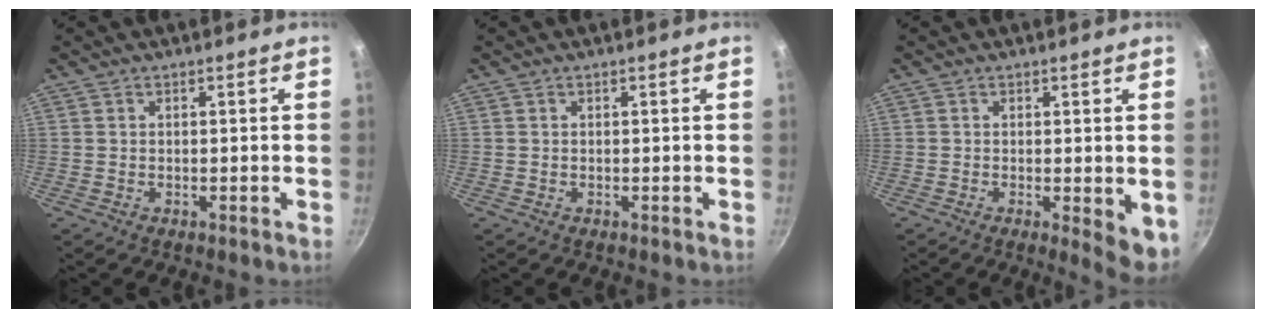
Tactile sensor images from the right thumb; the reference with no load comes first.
{"total": 0.0}
{"total": 5.4, "force": [-0.7, 1.8, 5.0], "torque": [-0.055, -0.008, -0.006]}